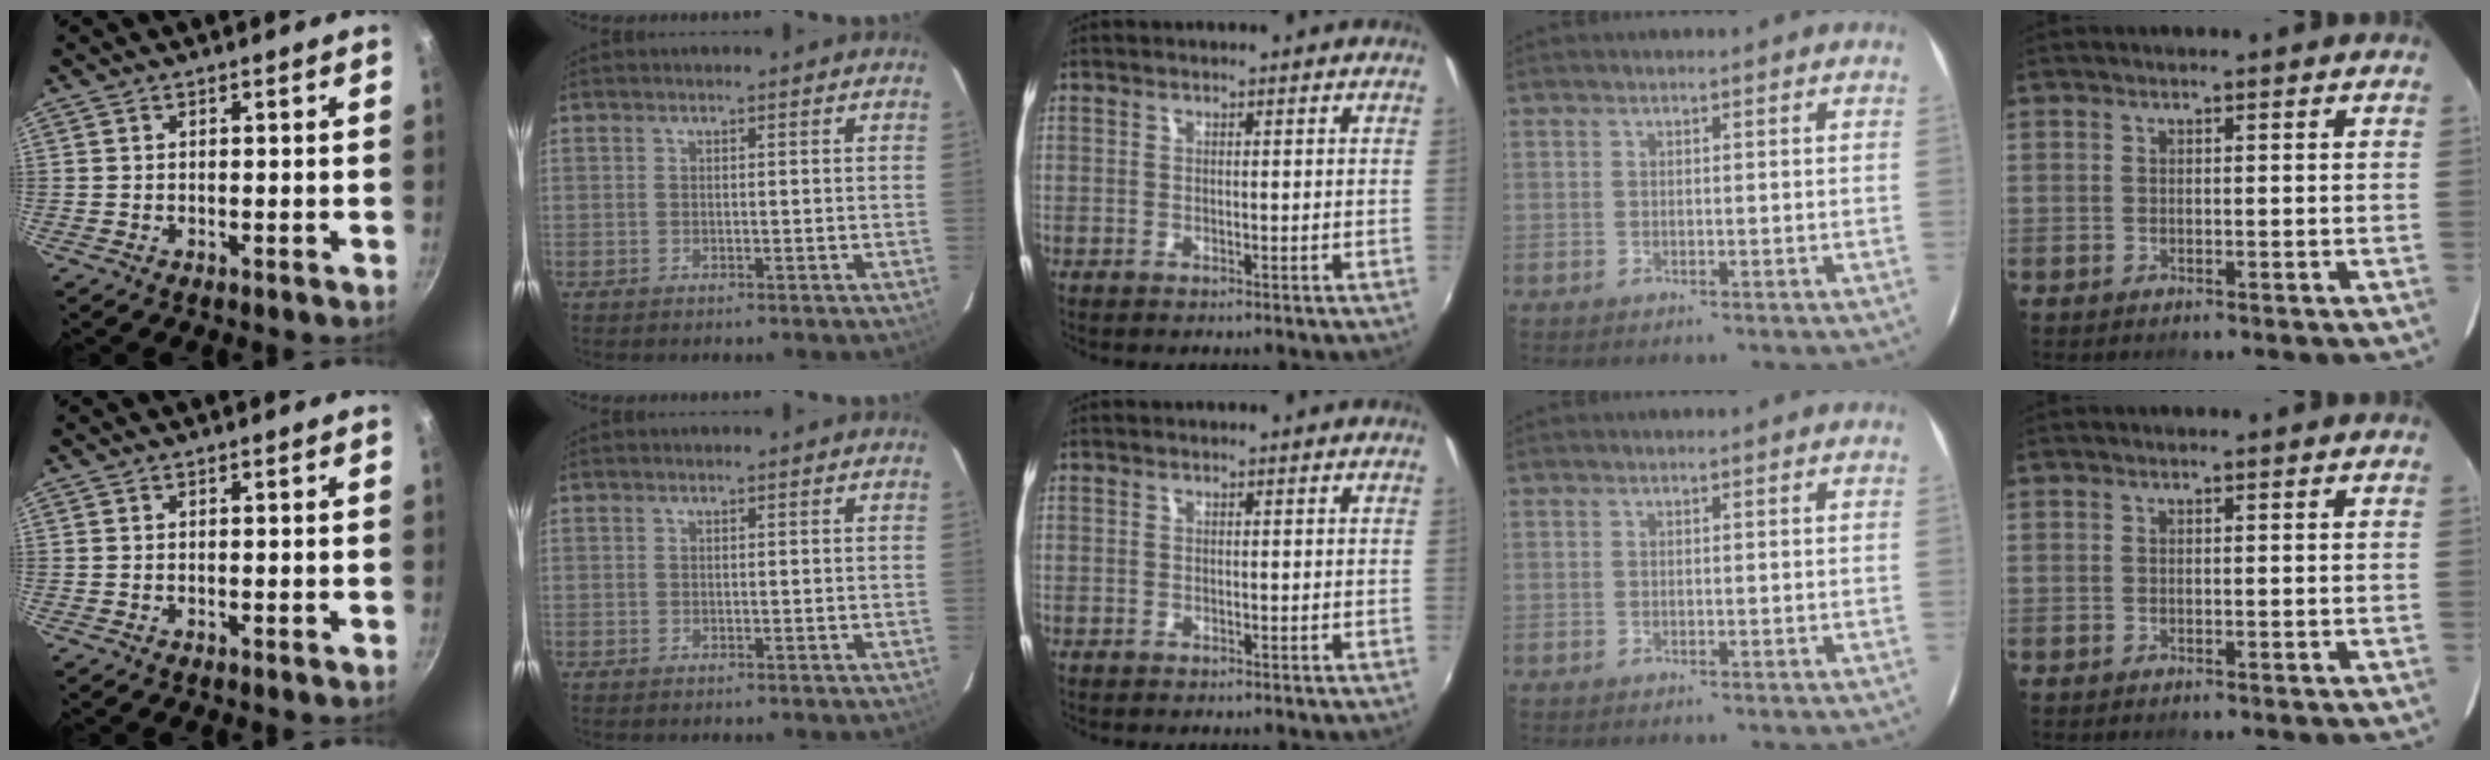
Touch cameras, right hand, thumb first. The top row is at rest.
{"middle": {"total": 0.5, "force": [-0.4, 0.3, 0.0], "torque": [-0.002, 0.001, -0.007]}}